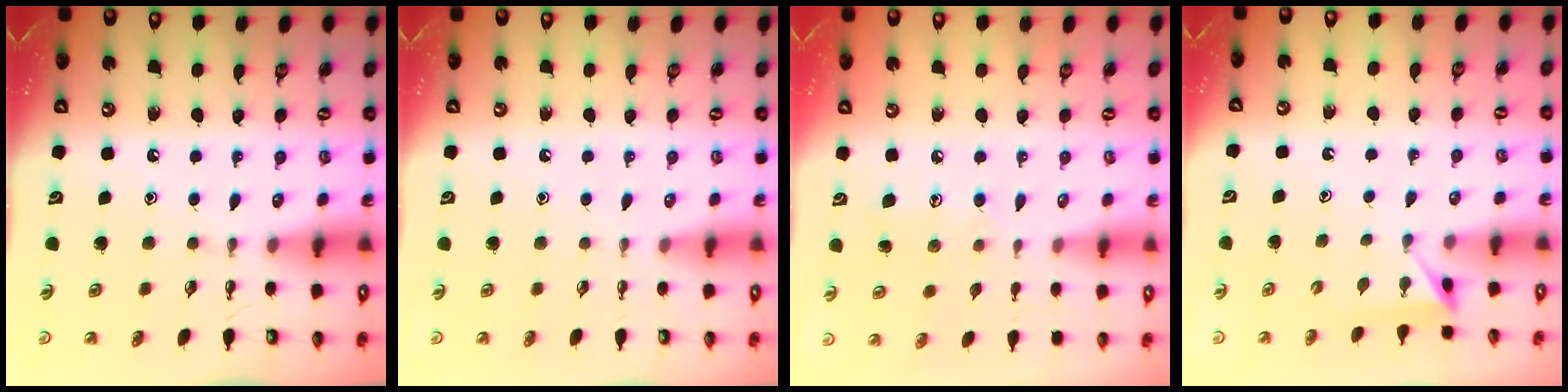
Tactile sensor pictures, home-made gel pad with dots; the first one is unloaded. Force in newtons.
{"total": 0.0}
{"total": 6.1, "press": 6.1, "slide": 0.3}
{"total": 2.8, "press": 2.8, "slide": 0.5}